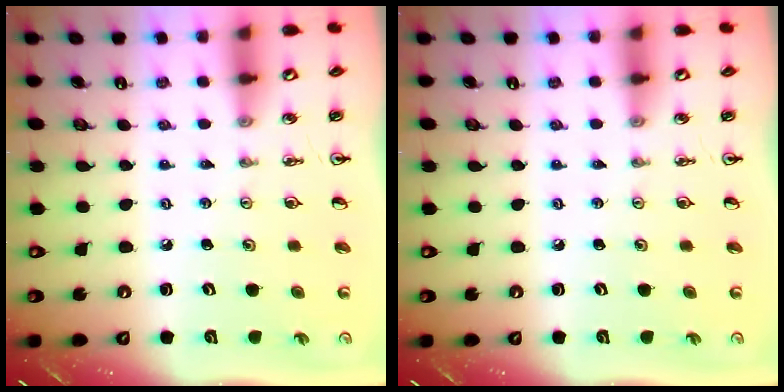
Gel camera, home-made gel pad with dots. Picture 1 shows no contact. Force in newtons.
{"total": 0.0}